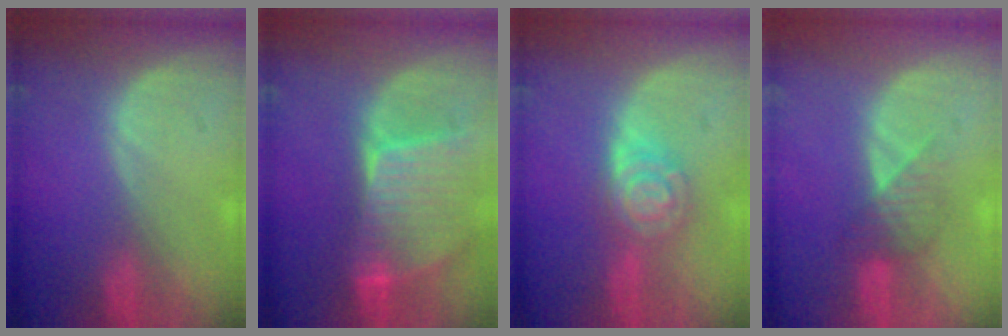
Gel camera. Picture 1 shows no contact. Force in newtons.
{"total": 9.3, "press": 8.2, "slide": 4.4}
{"total": 6.2, "press": 6.2, "slide": 0.4}
{"total": 3.6, "press": 3.4, "slide": 1.2}